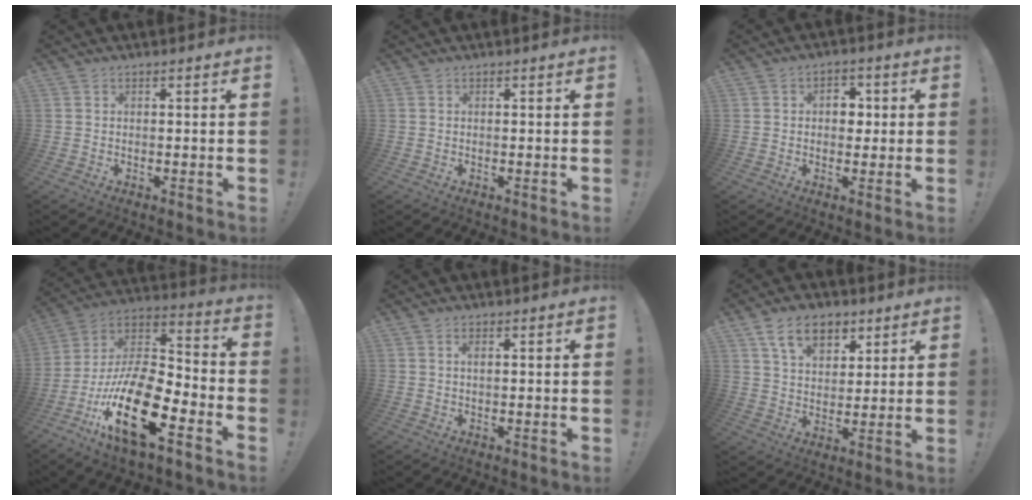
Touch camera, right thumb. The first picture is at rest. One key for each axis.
{"total": 0.0}
{"total": 5.5, "fx": 0.3, "fy": 4.5, "fz": 3.1, "tx": -0.034, "ty": 0.007, "tz": 0.000}
{"total": 21.8, "fx": -10.2, "fy": 8.3, "fz": 17.4, "tx": -0.353, "ty": 0.050, "tz": -0.172}
{"total": 1.2, "fx": 0.5, "fy": 0.4, "fz": 1.1, "tx": -0.030, "ty": 0.004, "tz": 0.010}
{"total": 11.3, "fx": 6.2, "fy": 7.4, "fz": 5.9, "tx": -0.099, "ty": -0.015, "tz": 0.118}